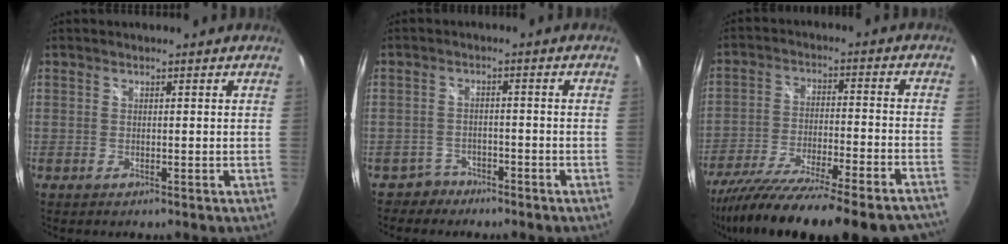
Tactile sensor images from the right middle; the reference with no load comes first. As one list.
[{"total": 3.5, "force": [-2.7, 2.1, -0.3], "torque": [0.000, 0.012, -0.047]}, {"total": 29.6, "force": [-25.6, 3.7, 14.4], "torque": [-0.243, -0.075, -0.373]}]